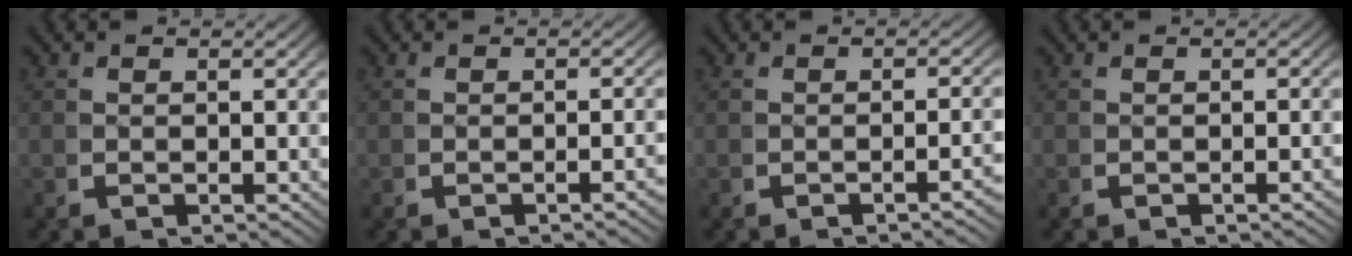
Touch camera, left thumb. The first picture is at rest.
{"total": 1.4, "force": [-0.7, 0.0, 1.2], "torque": [-0.016, 0.009, -0.012]}
{"total": 2.0, "force": [-1.1, 0.0, 1.7], "torque": [-0.024, 0.008, -0.017]}
{"total": 0.7, "force": [-0.4, -0.1, 0.6], "torque": [-0.011, 0.005, -0.007]}